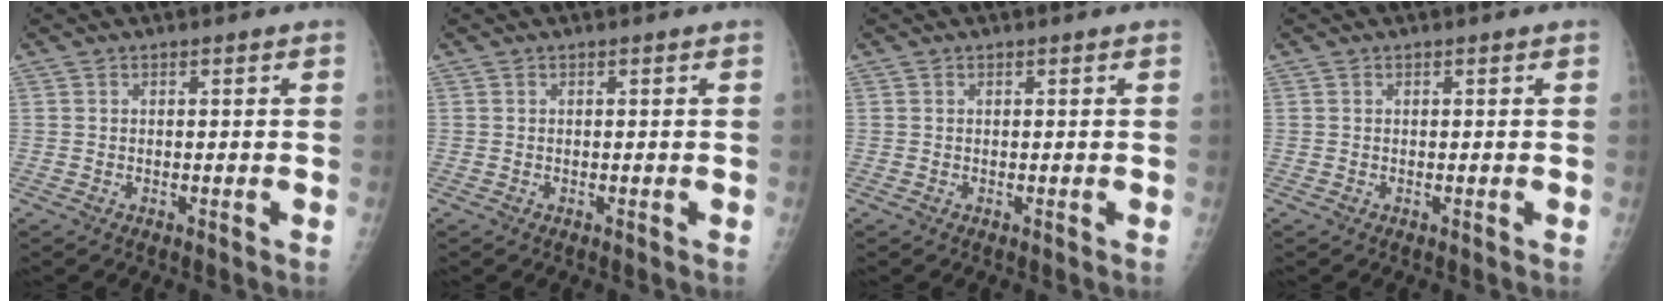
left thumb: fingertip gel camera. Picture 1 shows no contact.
{"total": 0.0}
{"total": 0.0}
{"total": 0.0}